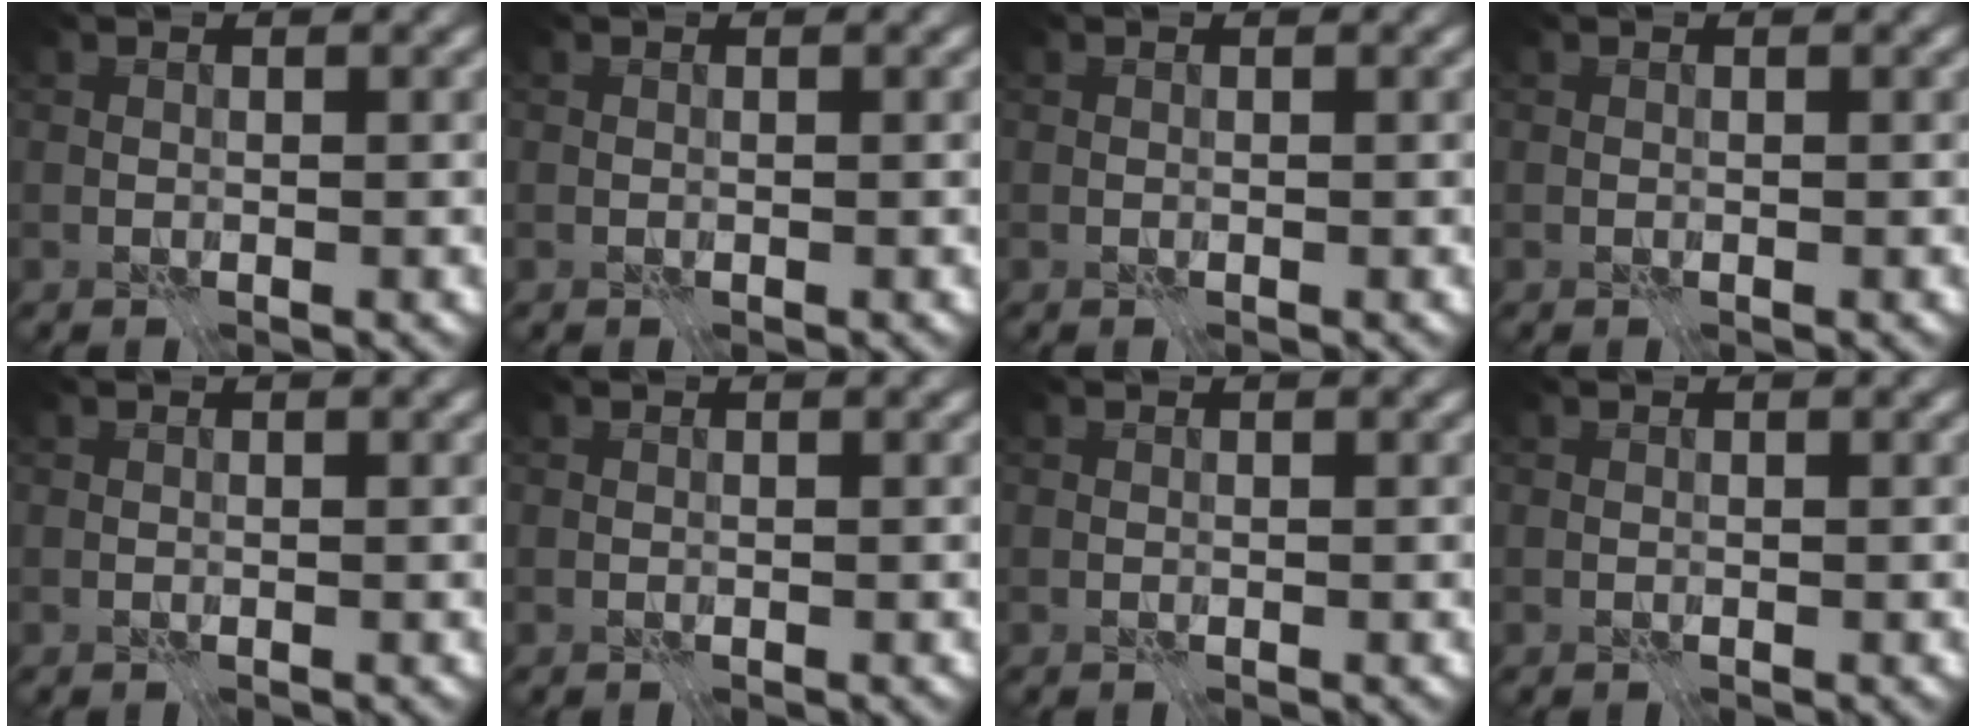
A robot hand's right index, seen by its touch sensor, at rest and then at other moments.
{"total": 0.0}
{"total": 0.0}
{"total": 0.0}
{"total": 0.0}
{"total": 0.0}
{"total": 0.0}
{"total": 0.0}